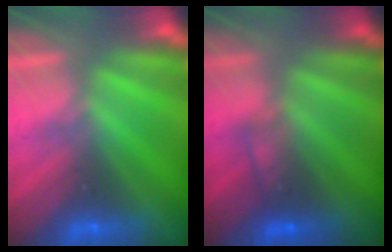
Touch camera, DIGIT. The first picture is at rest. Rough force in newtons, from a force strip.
{"total": 2.3}